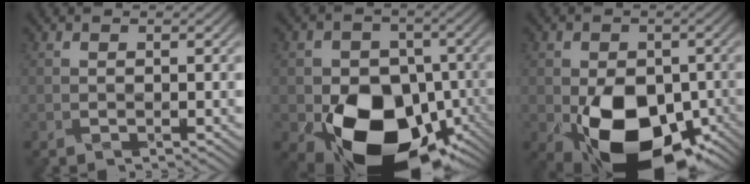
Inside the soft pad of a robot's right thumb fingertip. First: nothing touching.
{"total": 14.1, "force": [-5.7, 10.3, 7.8], "torque": [-0.115, -0.042, -0.089]}
{"total": 11.8, "force": [-4.7, 7.5, 7.8], "torque": [-0.123, -0.030, -0.065]}